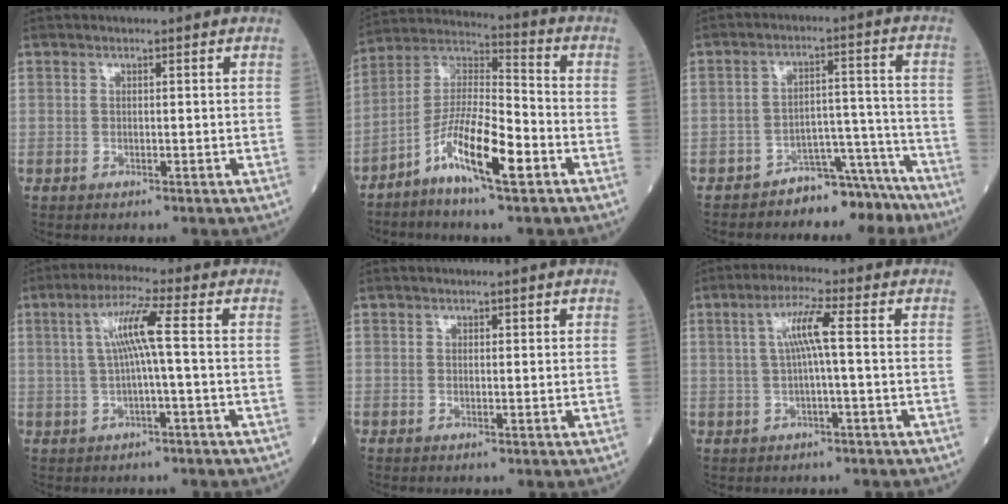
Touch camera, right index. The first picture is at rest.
{"total": 11.5, "force": [-5.7, 1.8, 9.8], "torque": [-0.188, 0.002, -0.112]}
{"total": 8.2, "force": [-7.5, 3.2, 1.2], "torque": [0.011, 0.067, -0.115]}
{"total": 6.2, "force": [0.6, -0.6, 6.2], "torque": [-0.118, 0.016, 0.014]}
{"total": 0.5, "force": [0.4, 0.3, 0.1], "torque": [0.005, 0.000, 0.001]}
{"total": 5.2, "force": [0.6, -0.2, 5.1], "torque": [-0.099, 0.014, 0.014]}